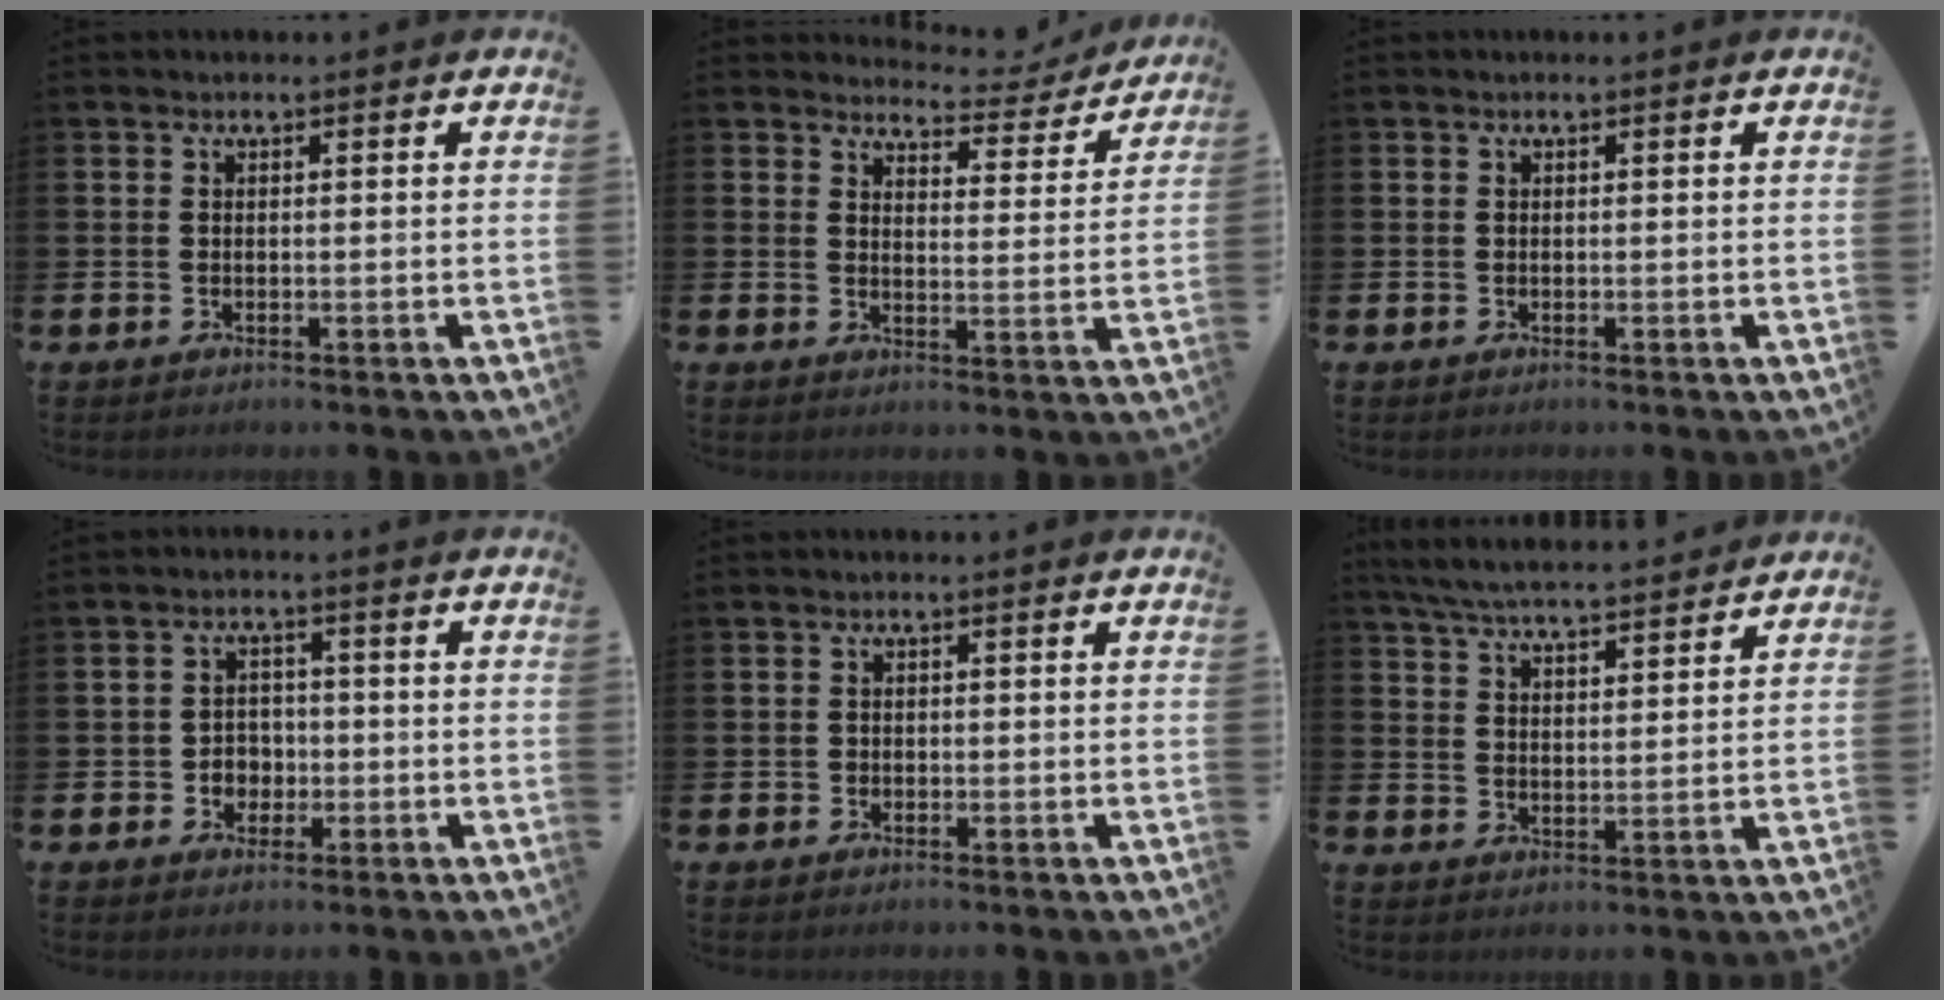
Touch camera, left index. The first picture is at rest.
{"total": 4.0, "force": [3.9, 1.2, 0.3], "torque": [-0.013, -0.034, 0.062]}
{"total": 0.0}
{"total": 2.8, "force": [-0.9, 2.5, 0.8], "torque": [-0.014, 0.004, -0.025]}
{"total": 0.7, "force": [-0.2, 0.7, 0.1], "torque": [-0.003, 0.005, -0.006]}
{"total": 6.2, "force": [6.0, 0.4, 1.4], "torque": [-0.046, -0.034, 0.107]}